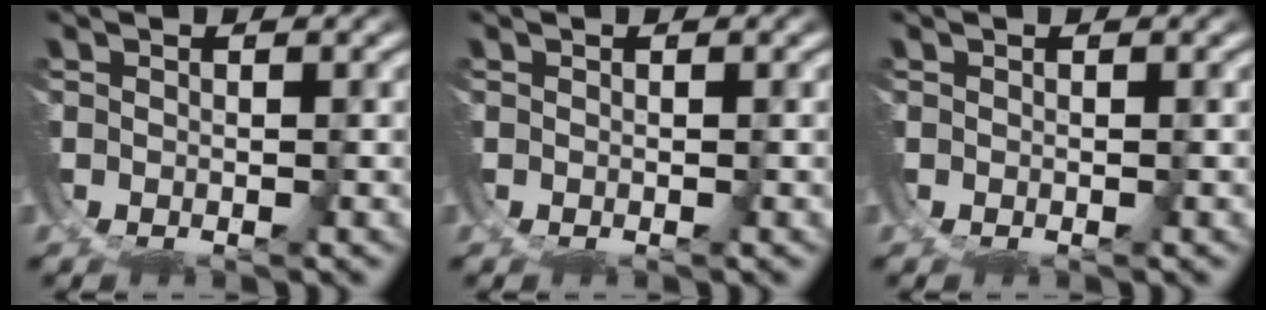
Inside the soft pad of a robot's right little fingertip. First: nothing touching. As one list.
[{"total": 0.0}, {"total": 0.0}]